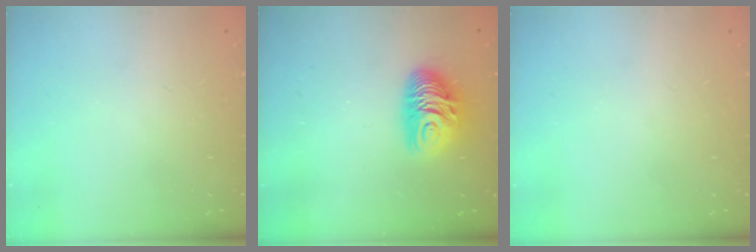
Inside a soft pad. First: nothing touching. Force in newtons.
{"total": 10.4, "press": 10.4, "slide": 0.8}
{"total": 0.0}